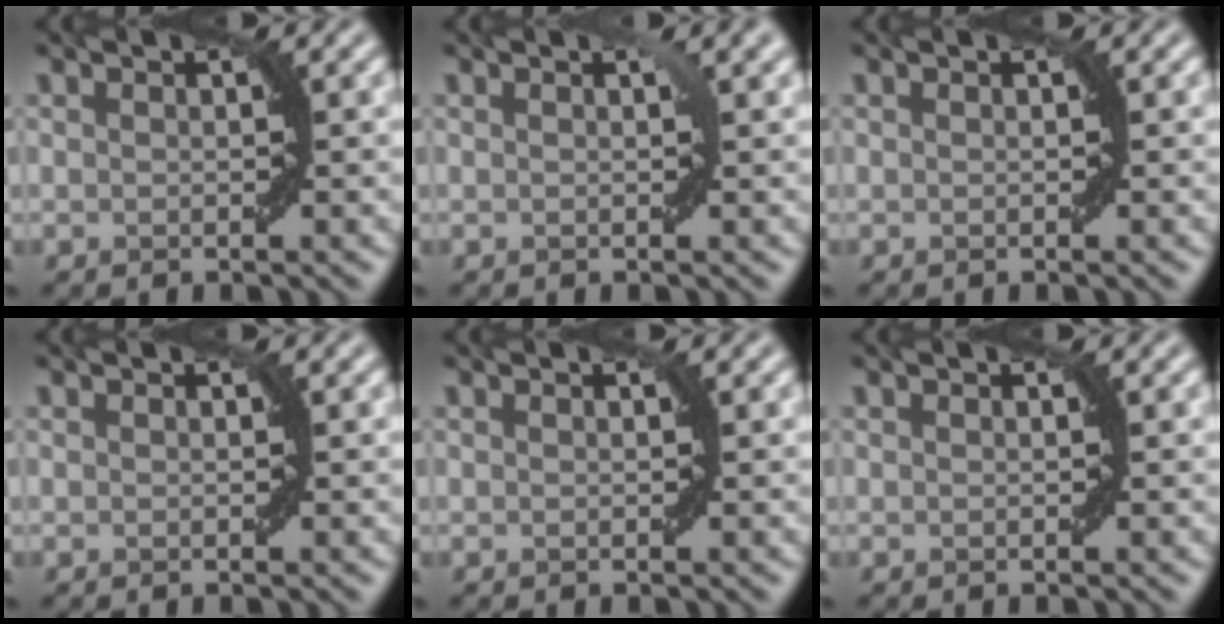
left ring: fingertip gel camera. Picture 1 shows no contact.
{"total": 1.0, "force": [0.5, 0.0, 0.9], "torque": [-0.010, 0.003, 0.008]}
{"total": 0.0}
{"total": 0.0}
{"total": 0.0}
{"total": 0.0}